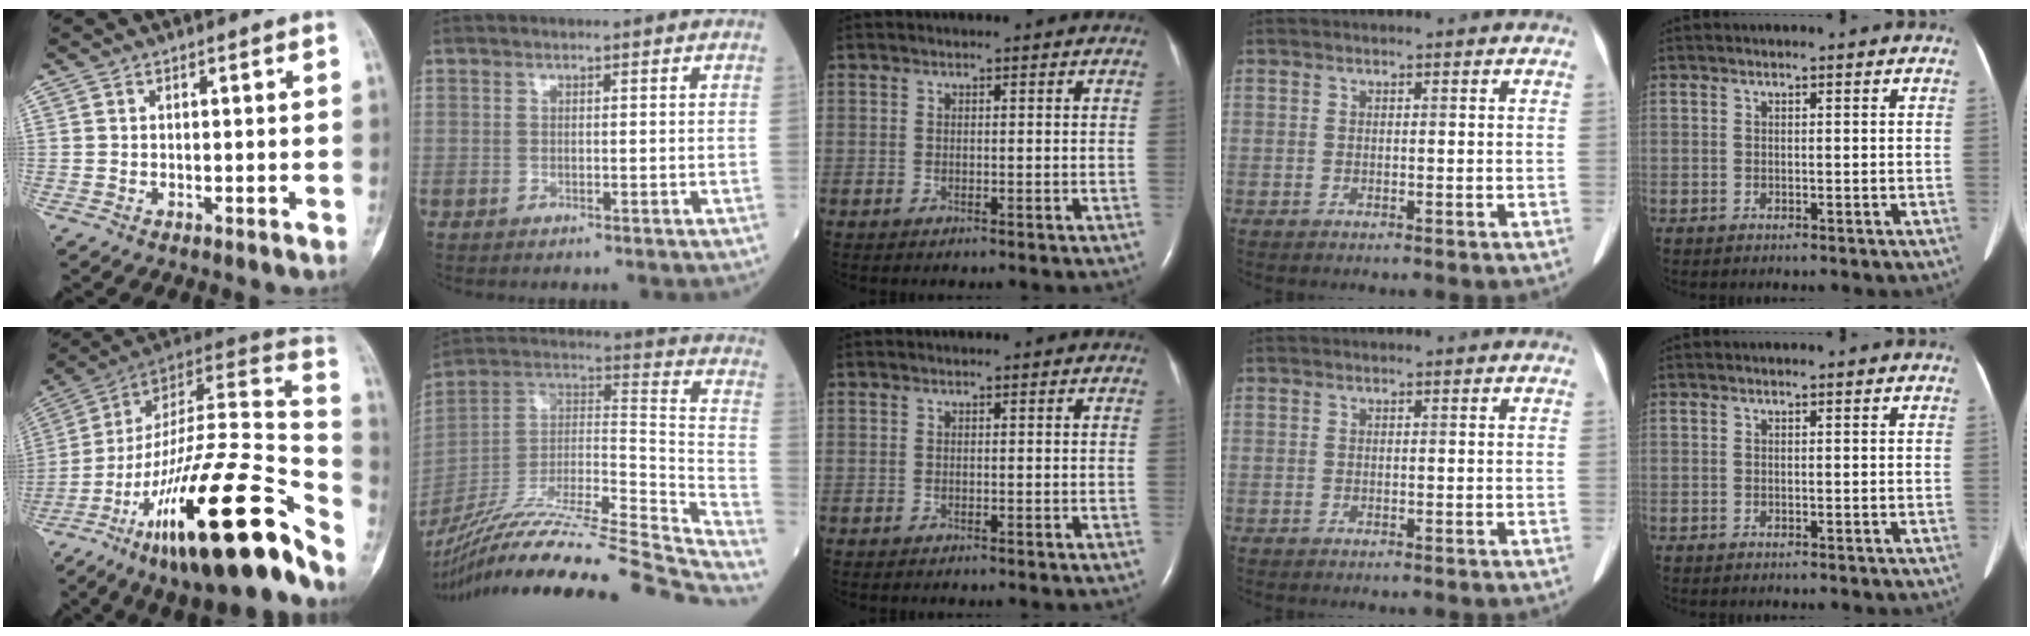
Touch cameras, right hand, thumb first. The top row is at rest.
{"thumb": {"total": 35.0, "force": [-20.0, 7.8, 27.6], "torque": [-0.384, 0.075, -0.325]}, "index": {"total": 38.3, "force": [-33.4, 1.9, 18.7], "torque": [-0.257, -0.055, -0.501]}}